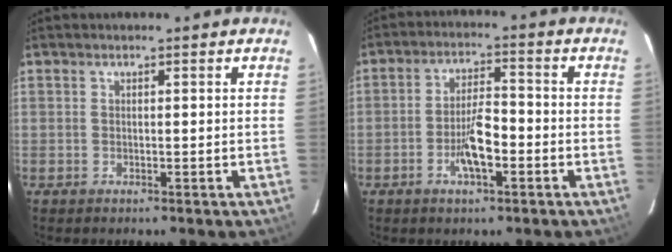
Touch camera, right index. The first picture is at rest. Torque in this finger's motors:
{"motor_torque": [1.28, -0.54, 0.64, 0.15]}